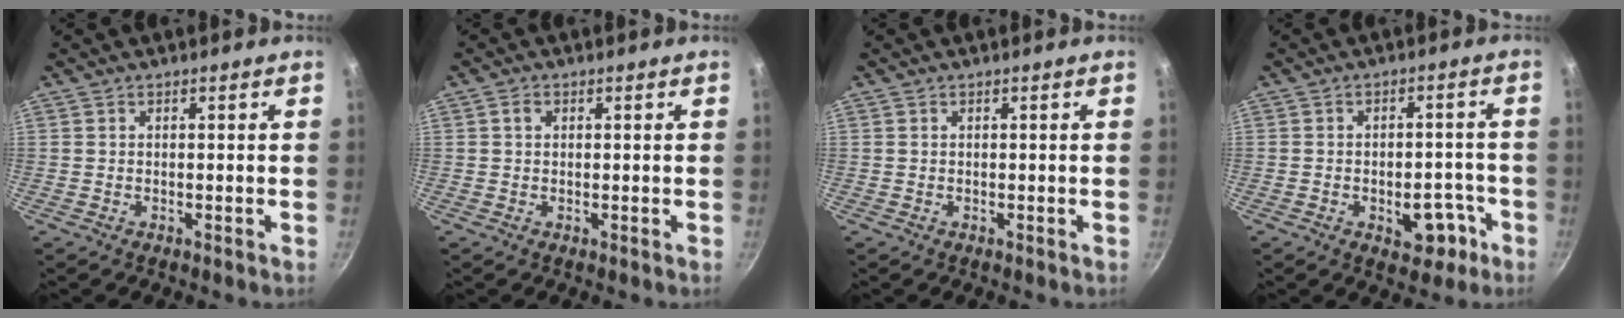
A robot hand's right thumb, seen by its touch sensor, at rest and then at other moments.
{"total": 1.3, "force": [0.4, 1.0, 0.8], "torque": [-0.012, 0.004, 0.006]}
{"total": 0.0}
{"total": 7.4, "force": [-3.2, 4.5, 5.0], "torque": [-0.032, 0.024, -0.034]}